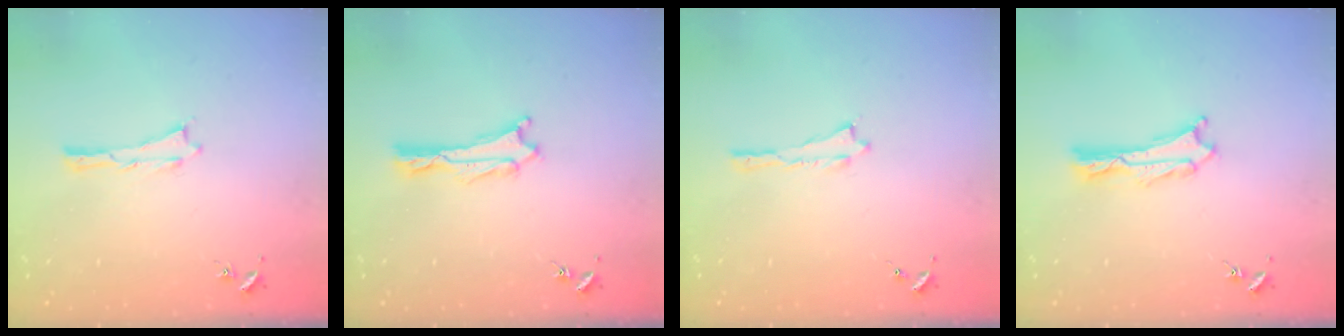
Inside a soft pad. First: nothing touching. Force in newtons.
{"total": 1.0, "press": 1.0, "slide": 0.1}
{"total": 0.0}
{"total": 1.2, "press": 1.2, "slide": 0.2}